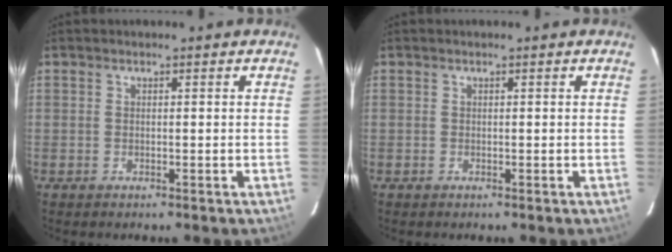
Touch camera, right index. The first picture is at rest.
{"total": 0.0}